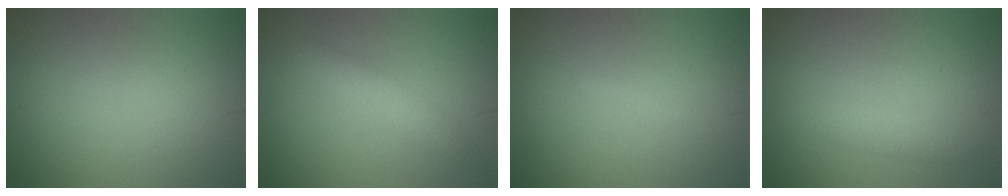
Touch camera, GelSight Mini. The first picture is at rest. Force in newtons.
{"total": 2.4, "press": 2.4, "slide": 0.1}
{"total": 0.5, "press": 0.5, "slide": 0.1}
{"total": 1.7, "press": 1.7, "slide": 0.1}